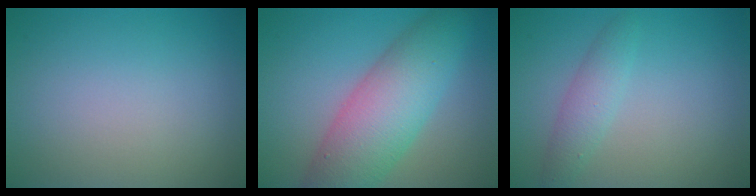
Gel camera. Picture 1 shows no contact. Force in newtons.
{"total": 8.4, "press": 8.4, "slide": 0.0}
{"total": 2.3, "press": 2.3, "slide": 0.1}